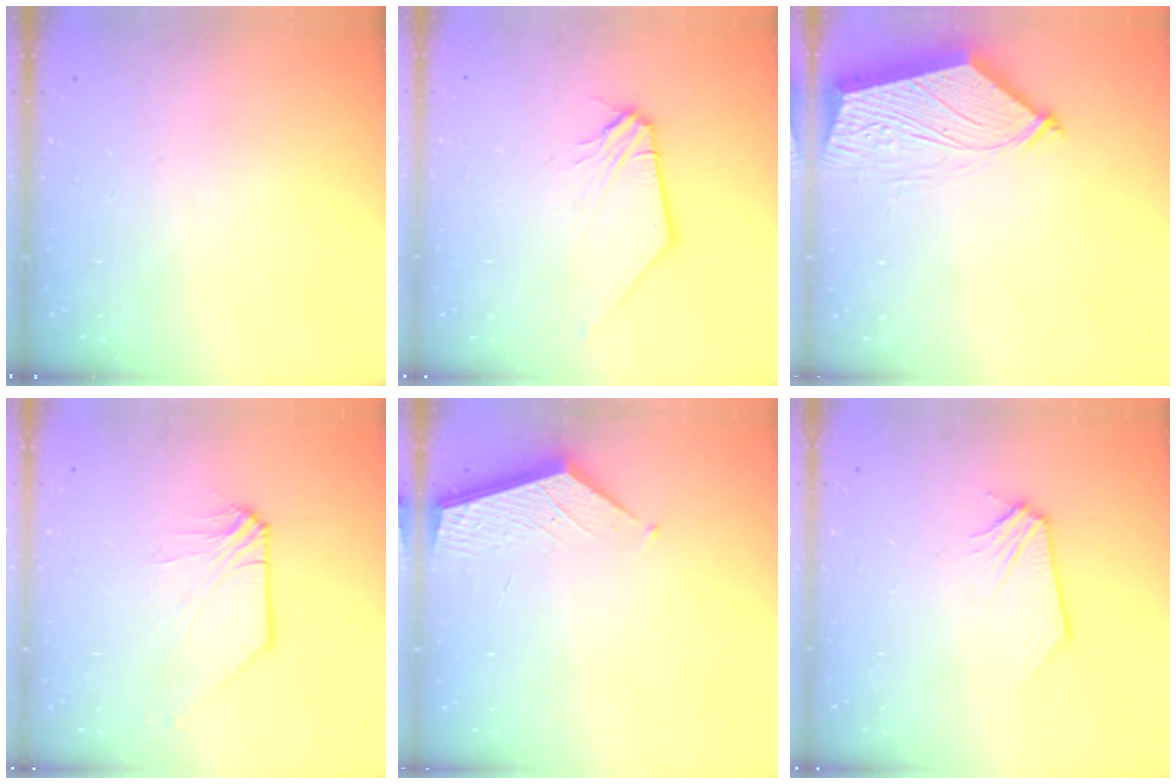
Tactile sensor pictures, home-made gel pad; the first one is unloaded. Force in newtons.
{"total": 3.9, "press": 3.8, "slide": 0.8}
{"total": 8.3, "press": 8.2, "slide": 1.1}
{"total": 1.7, "press": 1.6, "slide": 0.3}
{"total": 2.2, "press": 2.2, "slide": 0.2}
{"total": 0.0}